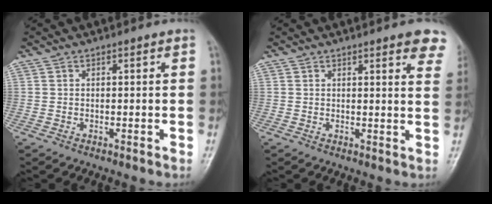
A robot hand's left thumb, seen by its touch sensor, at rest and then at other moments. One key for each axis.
{"total": 7.7, "fx": 5.5, "fy": 1.8, "fz": 5.0, "tx": -0.035, "ty": -0.020, "tz": 0.050}